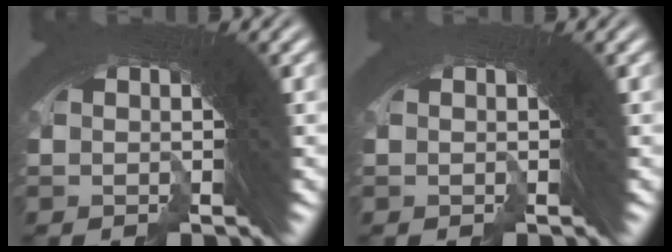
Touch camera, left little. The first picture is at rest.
{"total": 0.0}